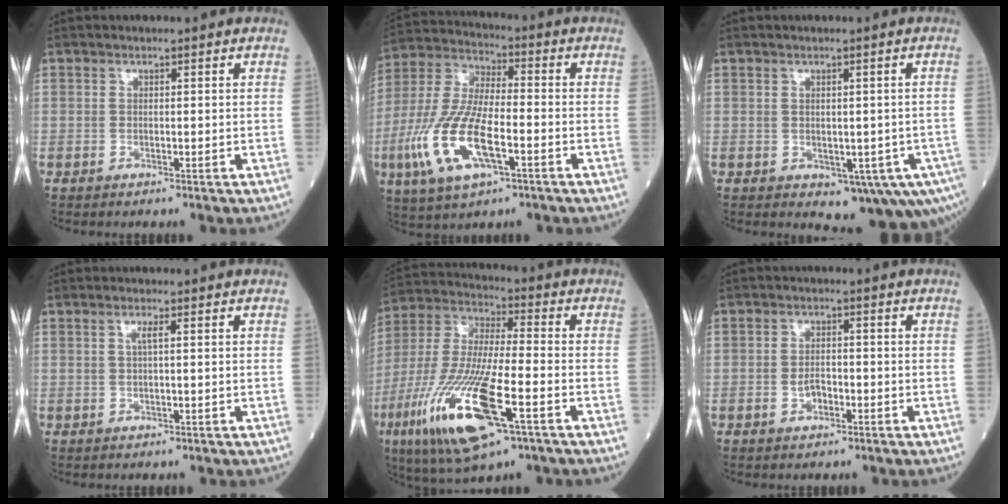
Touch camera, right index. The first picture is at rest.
{"total": 14.8, "force": [-4.9, 5.0, 13.1], "torque": [-0.290, -0.007, -0.091]}
{"total": 8.8, "force": [-3.7, 3.9, 7.0], "torque": [-0.064, 0.000, -0.038]}
{"total": 1.3, "force": [0.4, -0.1, 1.2], "torque": [-0.029, 0.000, 0.006]}
{"total": 20.0, "force": [-8.3, 4.0, 17.8], "torque": [-0.404, -0.039, -0.150]}
{"total": 2.5, "force": [-0.9, 1.4, 1.9], "torque": [-0.033, 0.005, -0.014]}